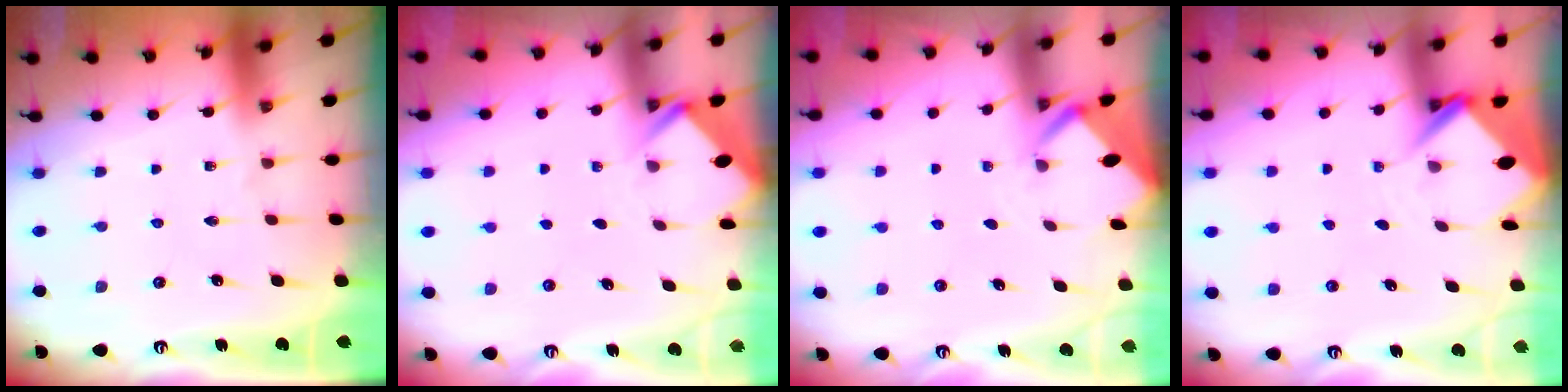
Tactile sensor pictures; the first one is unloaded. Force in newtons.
{"total": 4.4, "press": 4.3, "slide": 0.5}
{"total": 2.1, "press": 2.1, "slide": 0.2}
{"total": 4.0, "press": 3.9, "slide": 0.2}